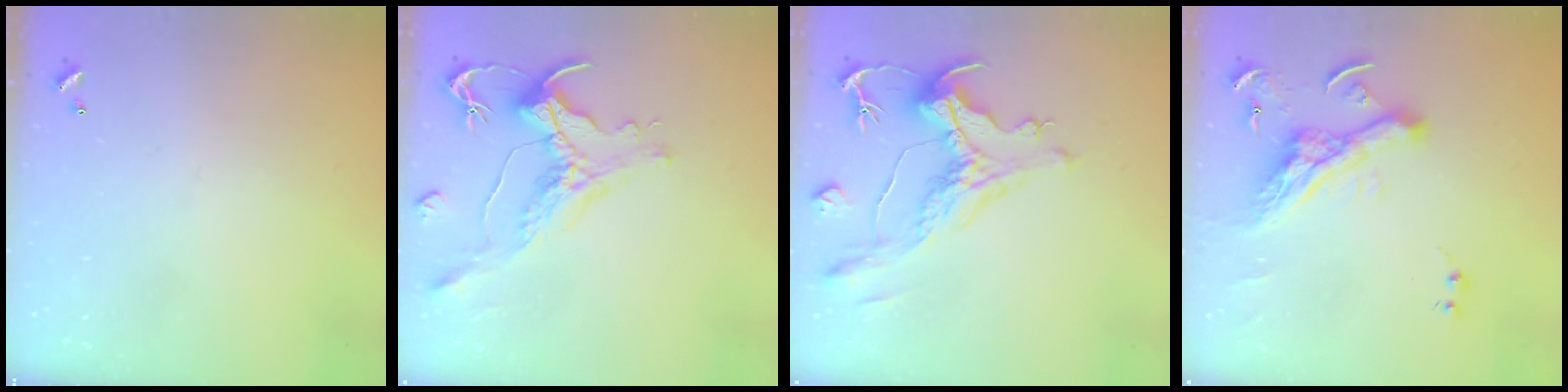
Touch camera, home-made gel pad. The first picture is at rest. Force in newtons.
{"total": 1.8, "press": 1.4, "slide": 1.2}
{"total": 1.9, "press": 0.9, "slide": 1.6}
{"total": 9.7, "press": 9.3, "slide": 2.6}